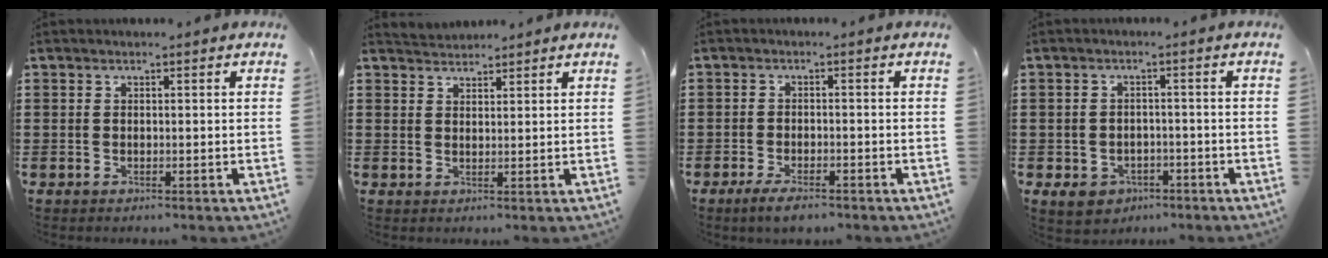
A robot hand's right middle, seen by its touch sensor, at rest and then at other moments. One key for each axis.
{"total": 2.3, "fx": 2.3, "fy": 0.4, "fz": -0.3, "tx": -0.003, "ty": 0.002, "tz": 0.045}
{"total": 2.8, "fx": -2.3, "fy": 0.4, "fz": 1.5, "tx": -0.033, "ty": -0.001, "tz": -0.046}
{"total": 2.9, "fx": -2.3, "fy": 1.7, "fz": 0.6, "tx": -0.018, "ty": 0.001, "tz": -0.046}